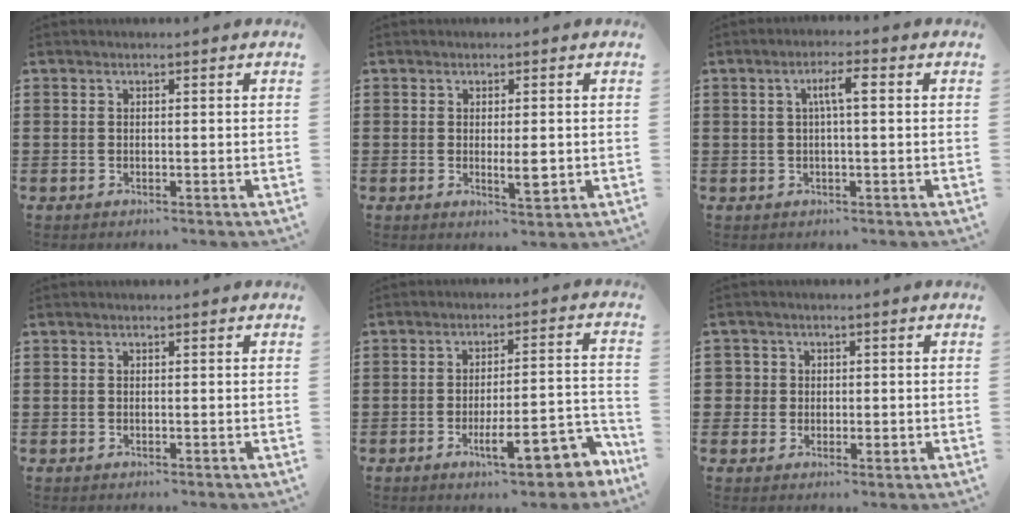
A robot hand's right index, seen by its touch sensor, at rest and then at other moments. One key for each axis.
{"total": 3.5, "fx": -0.4, "fy": 0.8, "fz": 3.4, "tx": -0.057, "ty": -0.002, "tz": -0.007}
{"total": 3.7, "fx": 0.5, "fy": 0.6, "fz": 3.7, "tx": -0.070, "ty": 0.007, "tz": 0.004}
{"total": 0.0}
{"total": 10.4, "fx": -5.7, "fy": 2.6, "fz": 8.3, "tx": -0.111, "ty": 0.004, "tz": -0.098}
{"total": 2.5, "fx": 0.3, "fy": 2.5, "fz": 0.4, "tx": -0.020, "ty": 0.008, "tz": 0.003}